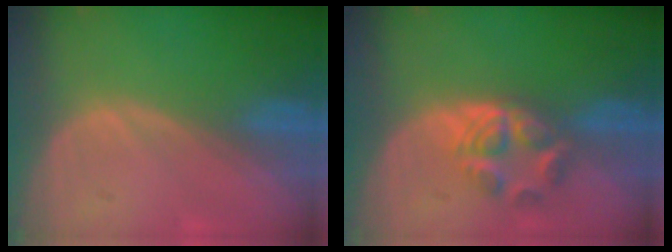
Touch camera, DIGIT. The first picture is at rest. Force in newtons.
{"total": 5.9, "press": 5.0, "slide": 3.2}